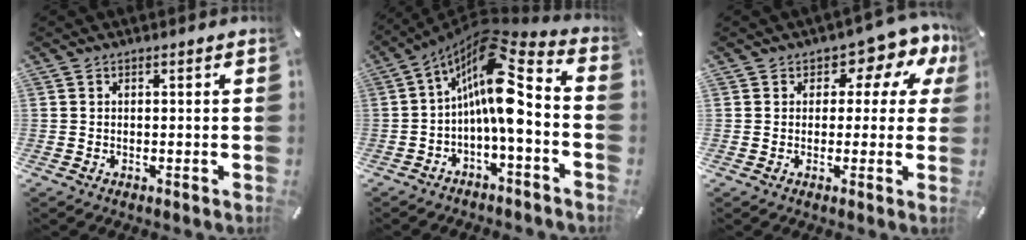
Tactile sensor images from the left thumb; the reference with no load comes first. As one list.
[{"total": 14.6, "force": [0.9, 5.0, 13.7], "torque": [-0.258, -0.020, 0.007]}, {"total": 8.3, "force": [3.6, 5.1, 5.4], "torque": [-0.068, -0.023, 0.058]}]